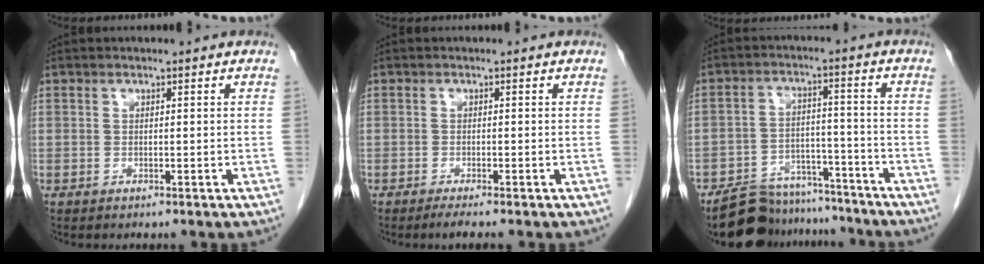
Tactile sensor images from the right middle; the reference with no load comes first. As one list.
[{"total": 1.8, "force": [-1.4, -0.3, 1.1], "torque": [-0.023, -0.007, -0.025]}, {"total": 11.7, "force": [-10.7, 4.4, 1.9], "torque": [-0.022, 0.020, -0.164]}]